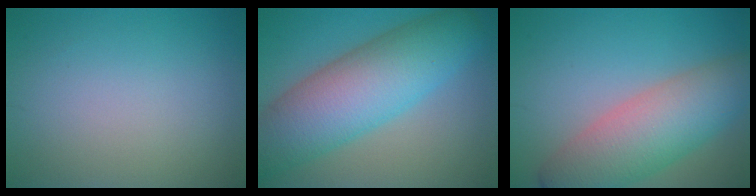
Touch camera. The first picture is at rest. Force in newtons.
{"total": 10.4, "press": 10.4, "slide": 0.2}
{"total": 8.3, "press": 8.3, "slide": 0.2}